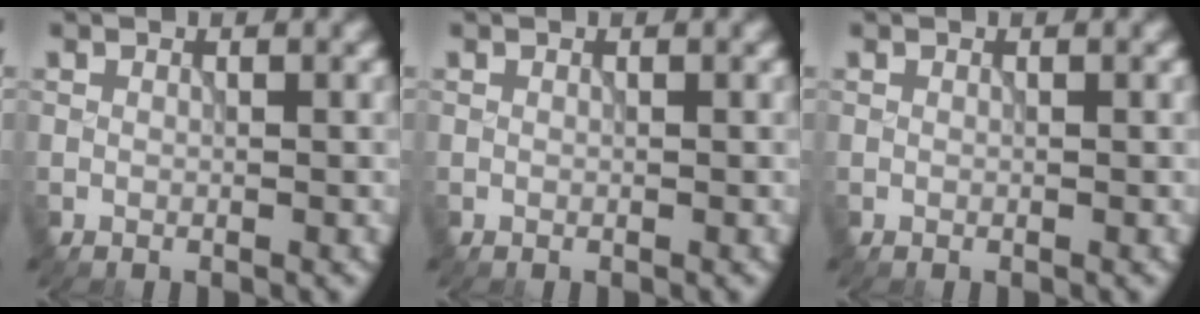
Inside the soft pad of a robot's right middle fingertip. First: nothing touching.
{"total": 0.0}
{"total": 0.0}